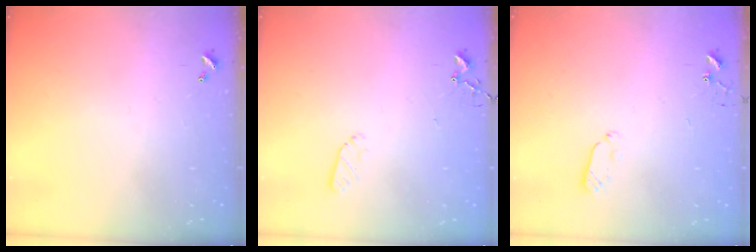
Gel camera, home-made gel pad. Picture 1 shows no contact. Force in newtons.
{"total": 3.9, "press": 3.9, "slide": 0.4}
{"total": 4.2, "press": 4.1, "slide": 0.5}